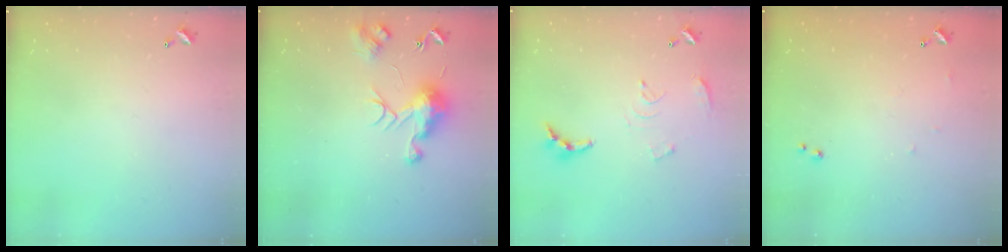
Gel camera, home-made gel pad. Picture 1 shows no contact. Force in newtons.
{"total": 9.0, "press": 9.0, "slide": 0.5}
{"total": 9.8, "press": 9.8, "slide": 0.7}
{"total": 6.4, "press": 6.4, "slide": 0.8}